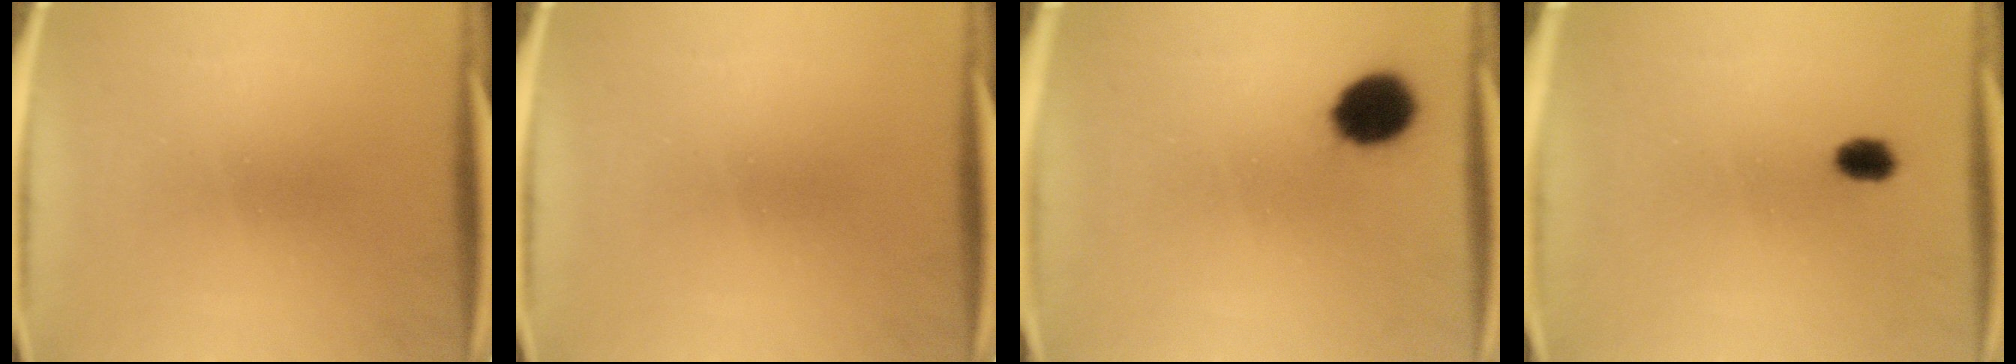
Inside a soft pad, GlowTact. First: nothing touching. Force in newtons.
{"total": 0.0}
{"total": 9.1}
{"total": 2.8}